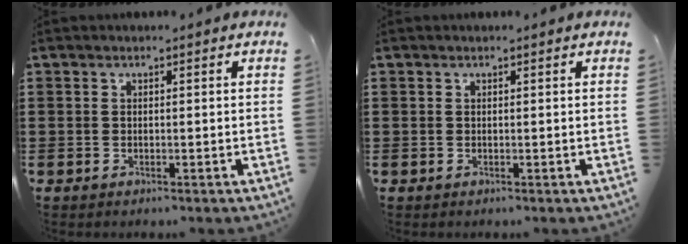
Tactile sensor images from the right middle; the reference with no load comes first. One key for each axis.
{"total": 0.0}